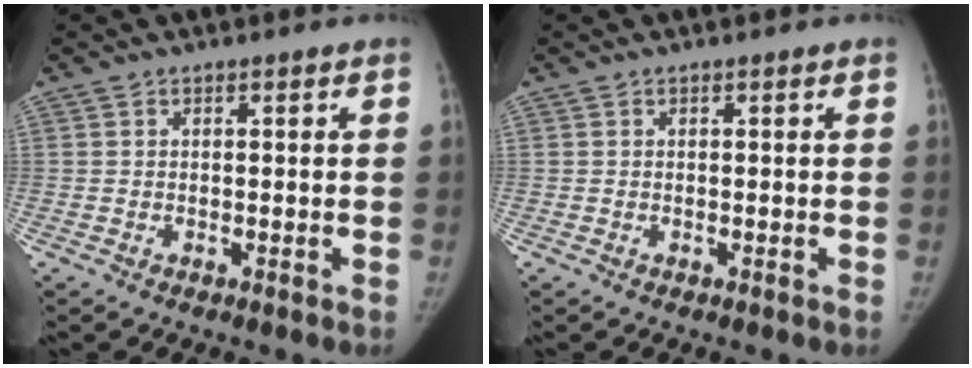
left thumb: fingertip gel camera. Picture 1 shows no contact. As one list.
[{"total": 0.0}]